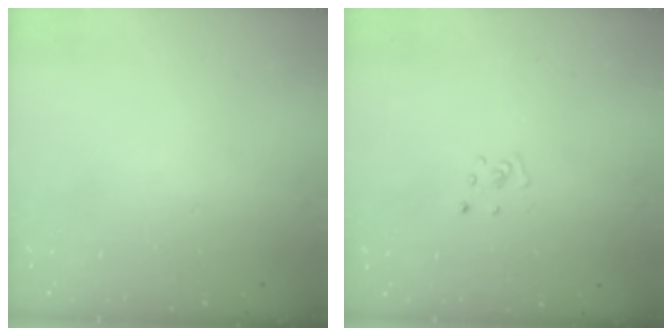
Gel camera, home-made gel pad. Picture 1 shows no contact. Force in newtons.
{"total": 2.2, "press": 2.2, "slide": 0.2}